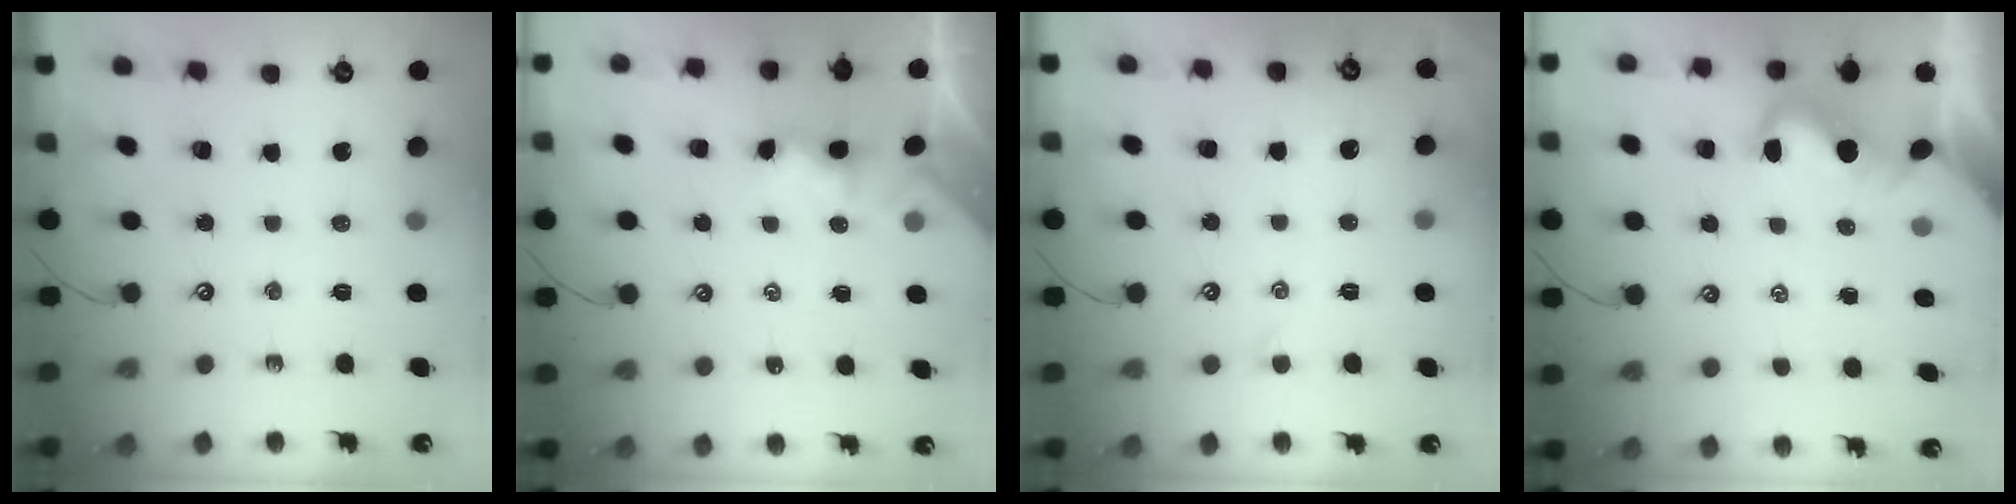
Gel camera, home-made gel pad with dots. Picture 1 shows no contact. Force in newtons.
{"total": 1.2, "press": 1.1, "slide": 0.5}
{"total": 0.0}
{"total": 1.7, "press": 1.6, "slide": 0.5}